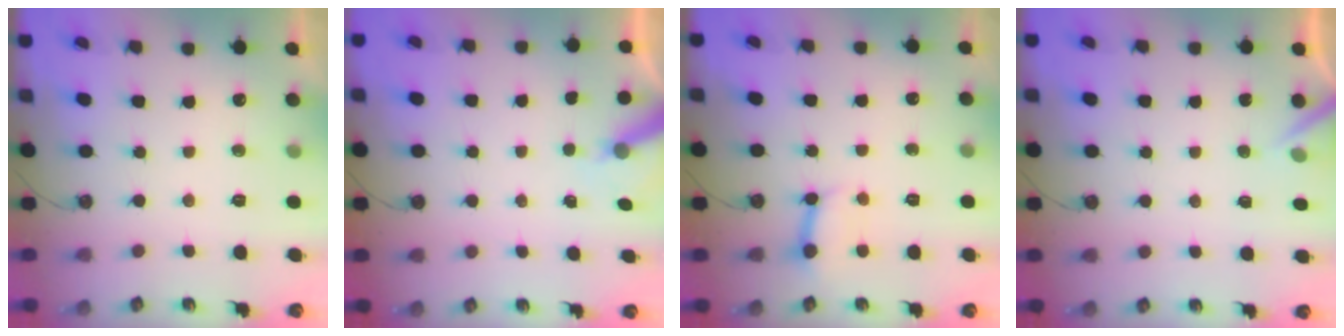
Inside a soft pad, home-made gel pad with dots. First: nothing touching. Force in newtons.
{"total": 6.1, "press": 6.1, "slide": 0.2}
{"total": 5.9, "press": 5.9, "slide": 0.7}
{"total": 5.1, "press": 5.1, "slide": 0.3}